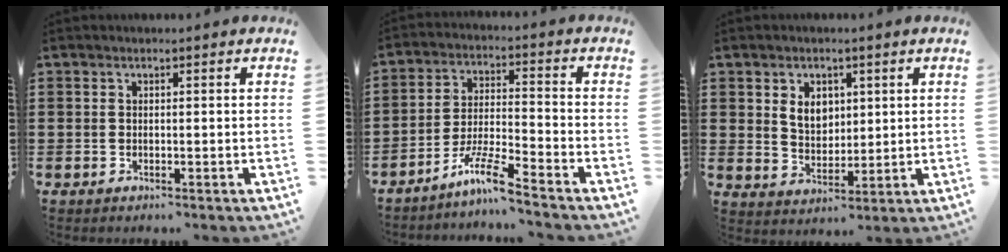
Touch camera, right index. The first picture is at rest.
{"total": 7.6, "force": [-6.0, 0.0, 4.6], "torque": [-0.102, -0.006, -0.120]}
{"total": 4.8, "force": [1.7, 3.5, 2.8], "torque": [-0.059, 0.008, 0.027]}